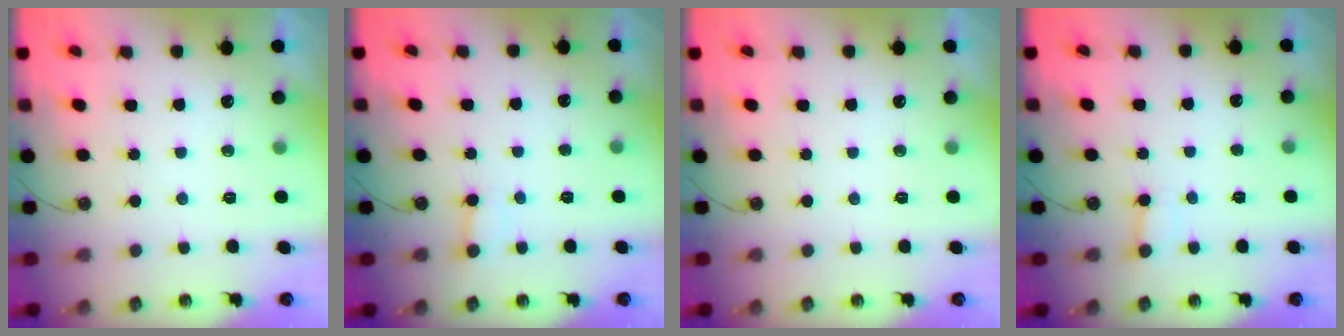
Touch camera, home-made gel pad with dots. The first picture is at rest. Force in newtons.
{"total": 2.6, "press": 2.6, "slide": 0.2}
{"total": 0.0}
{"total": 2.6, "press": 2.6, "slide": 0.2}